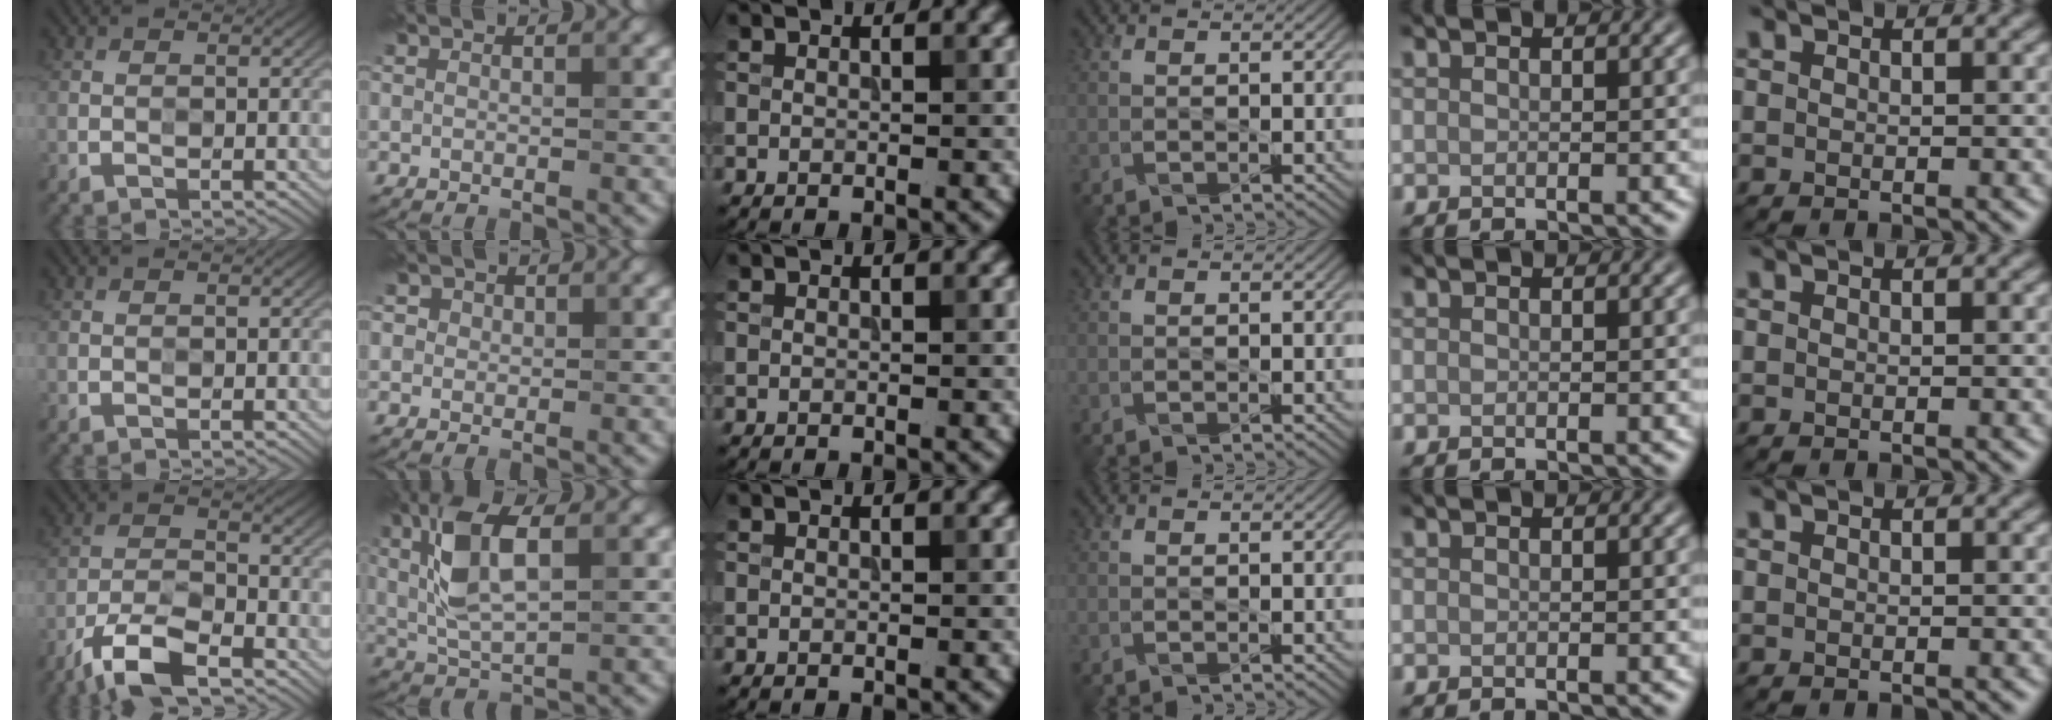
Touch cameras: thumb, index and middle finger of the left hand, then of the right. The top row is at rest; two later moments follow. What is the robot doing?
{"motion": "press", "object": "stopwatch"}